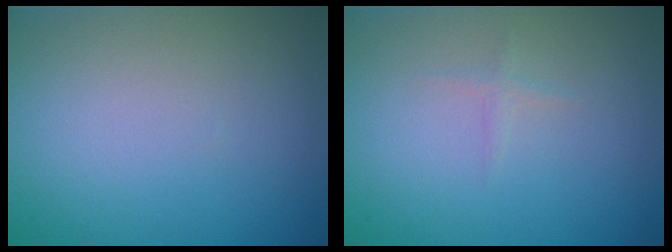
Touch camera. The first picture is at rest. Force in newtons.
{"total": 0.6, "press": 0.6, "slide": 0.0}